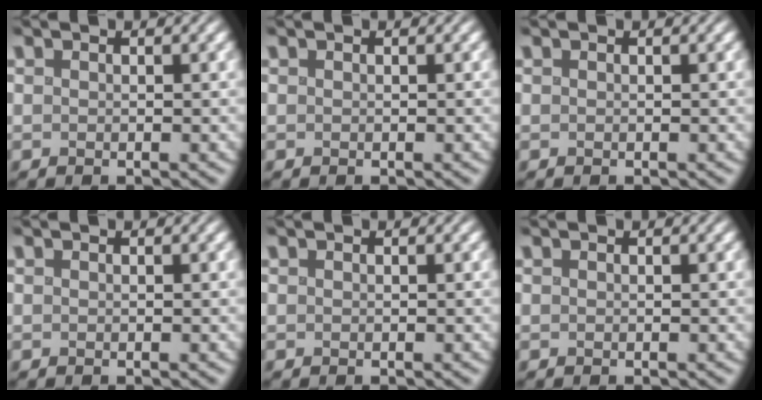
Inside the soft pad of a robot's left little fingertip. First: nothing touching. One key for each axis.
{"total": 0.0}
{"total": 0.0}
{"total": 0.0}
{"total": 0.0}
{"total": 0.0}